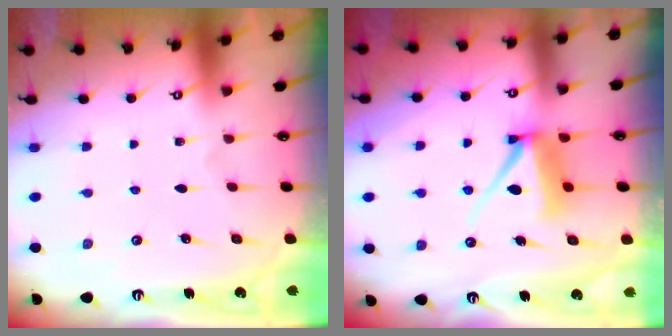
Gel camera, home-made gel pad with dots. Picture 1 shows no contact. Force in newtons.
{"total": 8.0, "press": 7.9, "slide": 0.7}